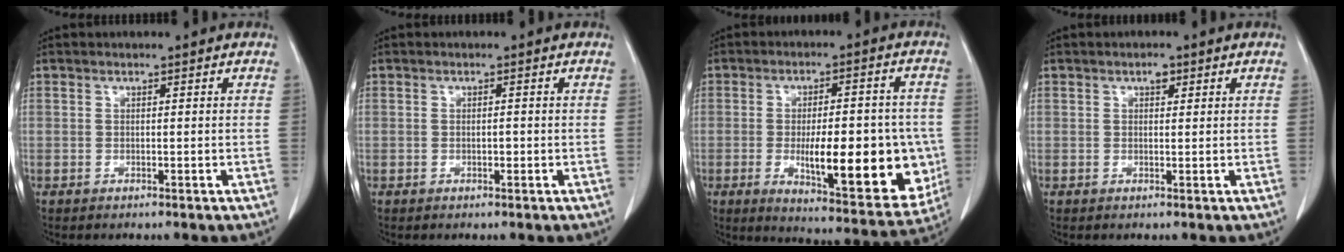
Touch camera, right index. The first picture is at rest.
{"total": 0.8, "force": [-0.2, 0.3, 0.7], "torque": [-0.014, 0.000, -0.002]}
{"total": 18.5, "force": [-3.4, 5.7, 17.3], "torque": [-0.205, -0.002, -0.028]}
{"total": 1.5, "force": [0.8, 0.8, 0.9], "torque": [-0.012, 0.002, 0.010]}